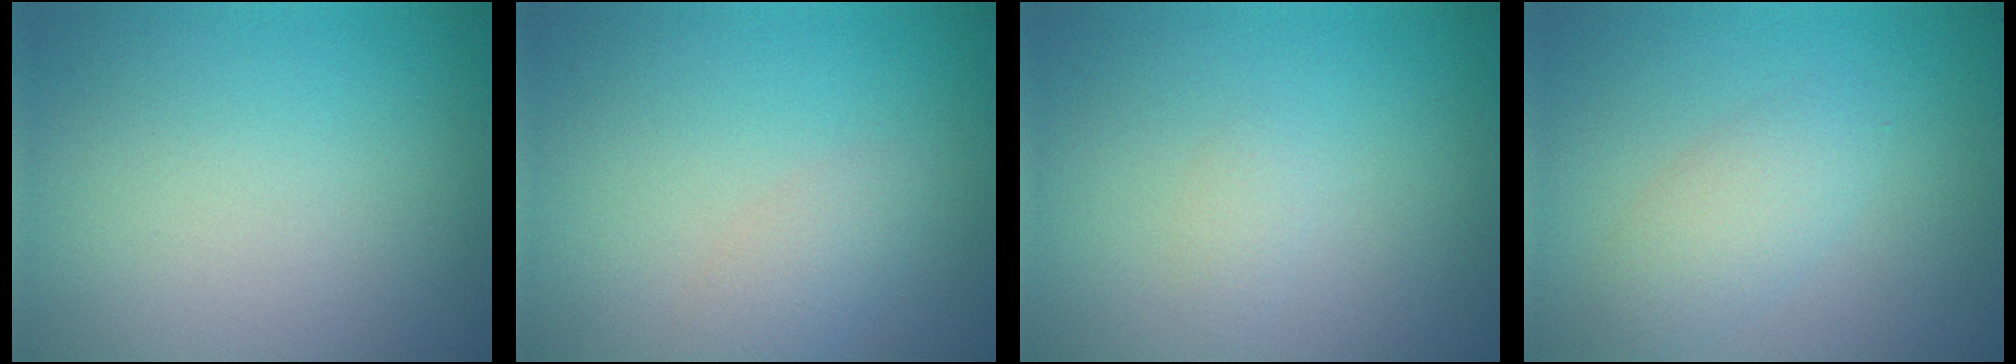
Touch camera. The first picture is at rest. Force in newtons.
{"total": 1.8, "press": 1.8, "slide": 0.1}
{"total": 0.8, "press": 0.8, "slide": 0.0}
{"total": 2.5, "press": 2.5, "slide": 0.0}